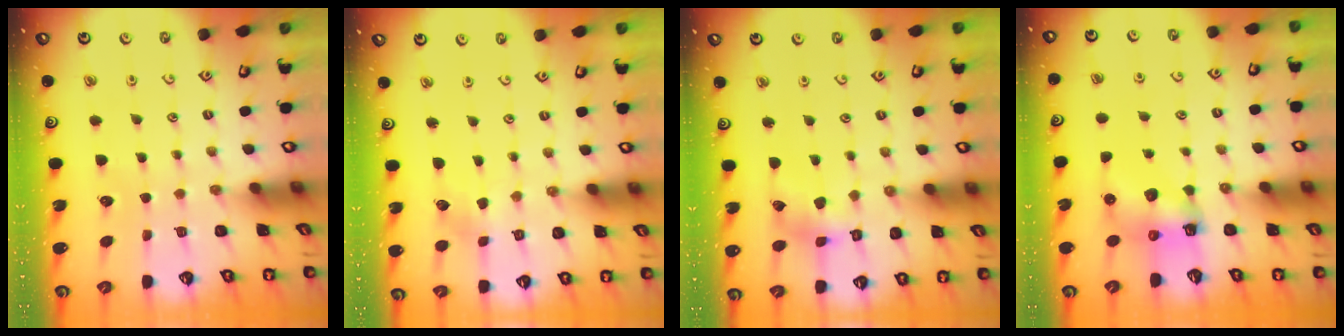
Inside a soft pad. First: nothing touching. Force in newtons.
{"total": 2.3, "press": 2.3, "slide": 0.3}
{"total": 6.9, "press": 6.9, "slide": 0.8}
{"total": 6.9, "press": 6.8, "slide": 0.9}